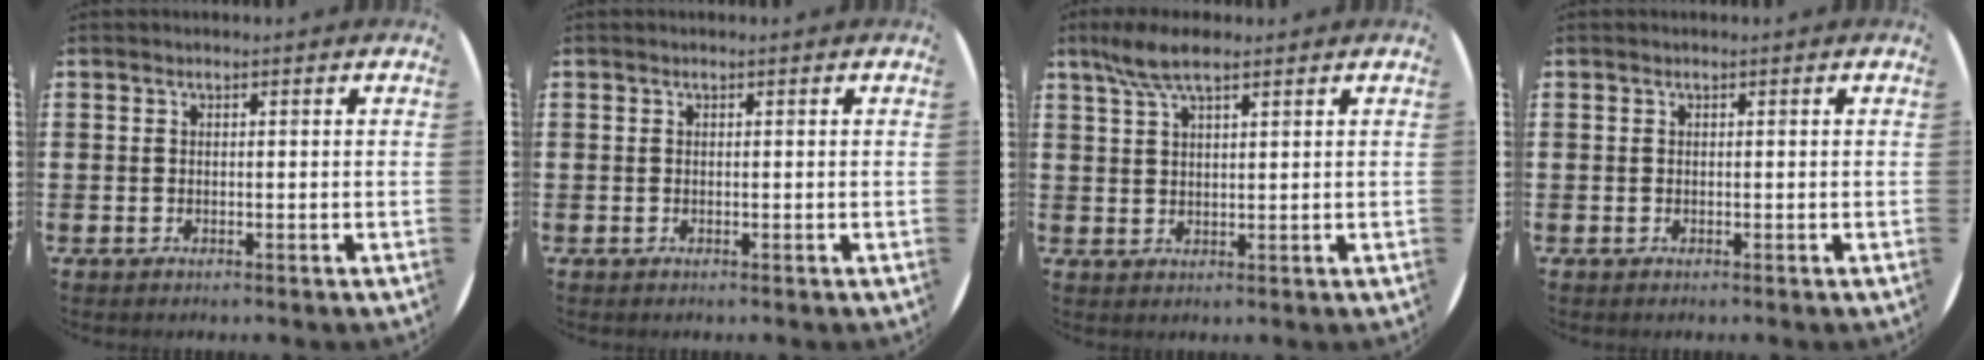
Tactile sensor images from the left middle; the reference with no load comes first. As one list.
[{"total": 0.0}, {"total": 5.2, "force": [3.7, 1.4, 3.4], "torque": [-0.076, 0.003, 0.067]}, {"total": 0.0}]